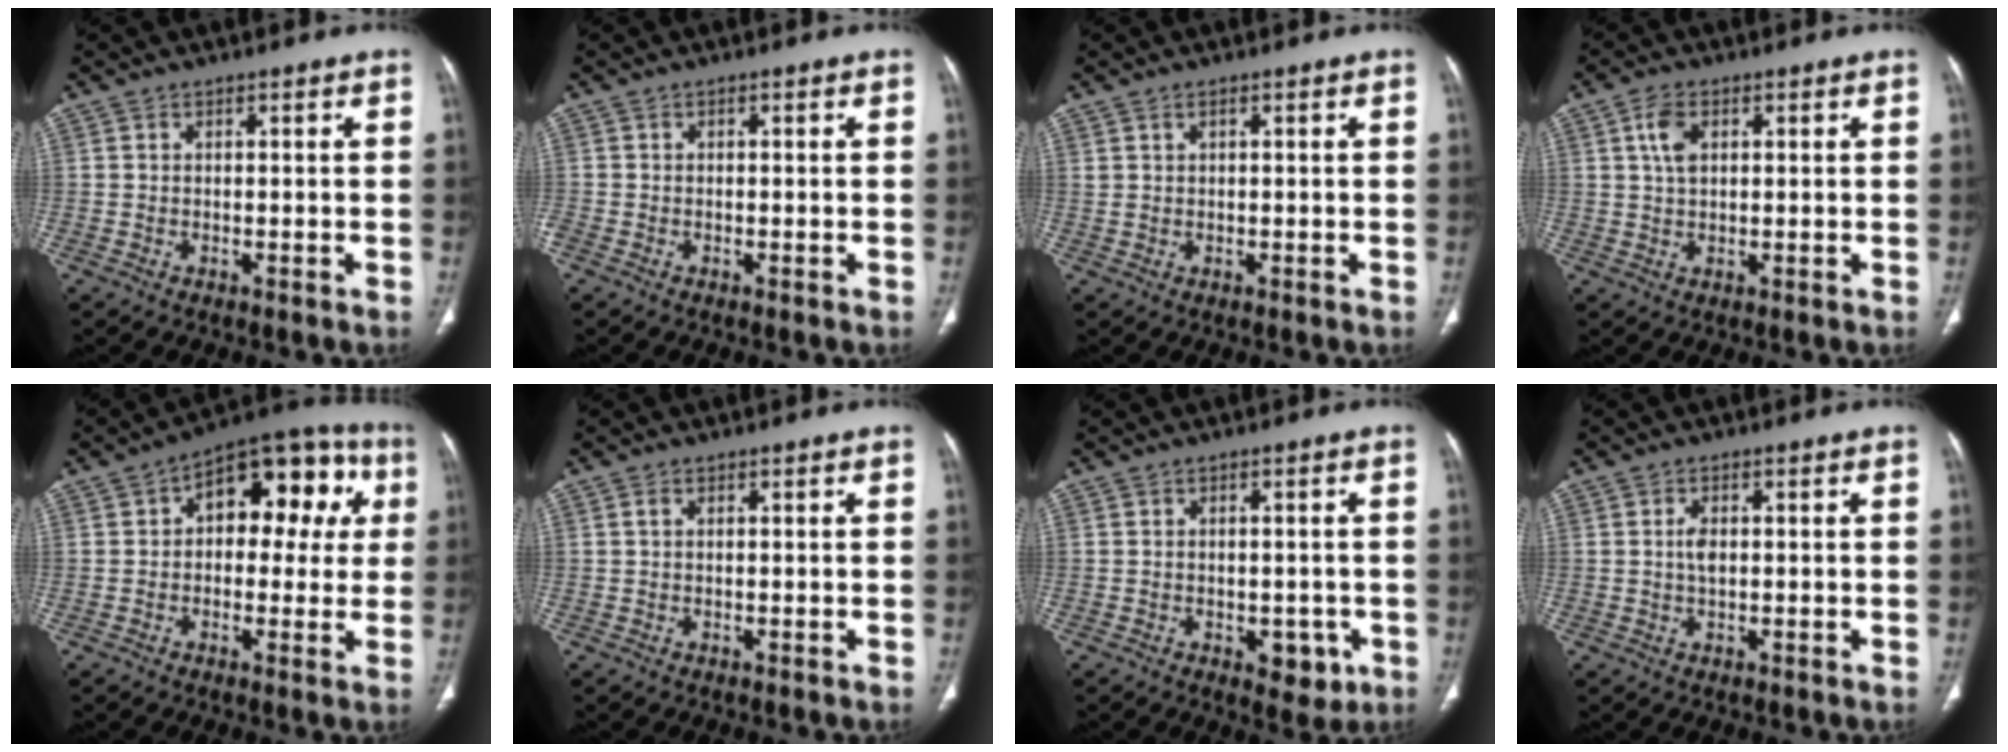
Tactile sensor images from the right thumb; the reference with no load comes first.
{"total": 0.6, "force": [-0.1, 0.4, 0.4], "torque": [-0.010, -0.001, -0.002]}
{"total": 1.4, "force": [0.9, 0.6, 0.9], "torque": [-0.018, 0.000, 0.021]}
{"total": 4.6, "force": [1.6, 2.7, 3.4], "torque": [-0.068, 0.001, 0.032]}
{"total": 16.0, "force": [3.5, 9.4, 12.5], "torque": [-0.107, 0.037, 0.039]}
{"total": 1.0, "force": [0.4, 0.5, 0.7], "torque": [-0.017, 0.007, 0.009]}
{"total": 5.1, "force": [-1.7, 3.1, 3.7], "torque": [-0.022, 0.005, -0.010]}
{"total": 2.5, "force": [0.3, 1.3, 2.0], "torque": [-0.039, 0.000, 0.006]}